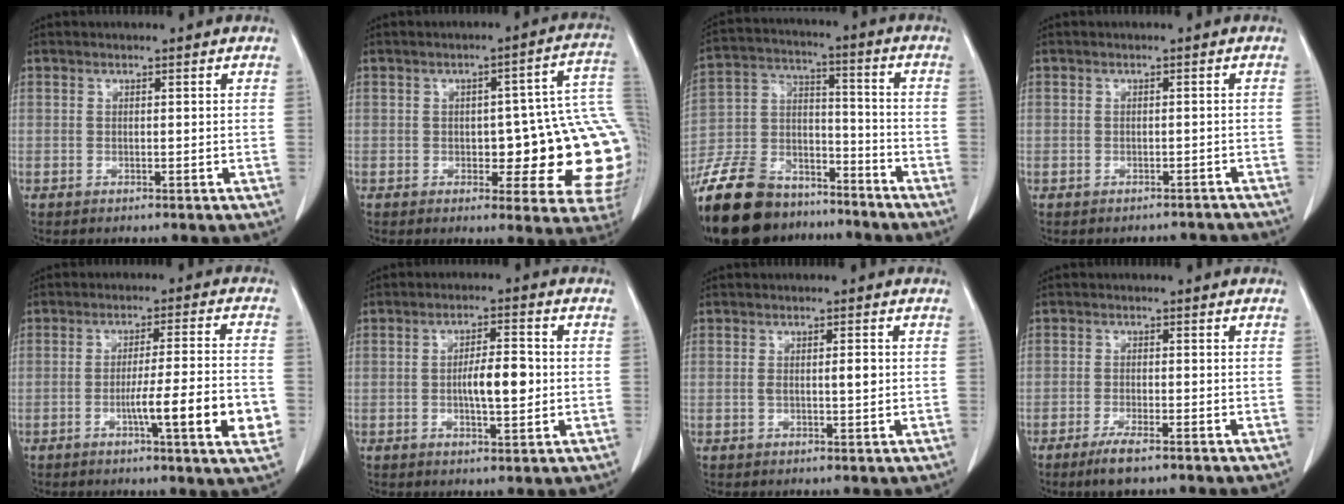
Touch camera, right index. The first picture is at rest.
{"total": 17.7, "force": [-0.6, 6.1, 16.6], "torque": [-0.128, 0.028, 0.000]}
{"total": 21.3, "force": [-17.1, 9.4, 8.7], "torque": [-0.219, -0.001, -0.295]}
{"total": 4.3, "force": [-3.8, 2.1, -0.2], "torque": [0.008, 0.012, -0.041]}
{"total": 11.6, "force": [-3.4, -0.2, 11.0], "torque": [-0.159, -0.010, -0.055]}
{"total": 6.3, "force": [-0.5, 1.7, 6.1], "torque": [-0.107, 0.006, -0.008]}
{"total": 2.7, "force": [0.1, 0.6, 2.6], "torque": [-0.047, 0.000, 0.002]}
{"total": 4.1, "force": [-2.9, 0.6, 2.8], "torque": [-0.054, -0.007, -0.049]}